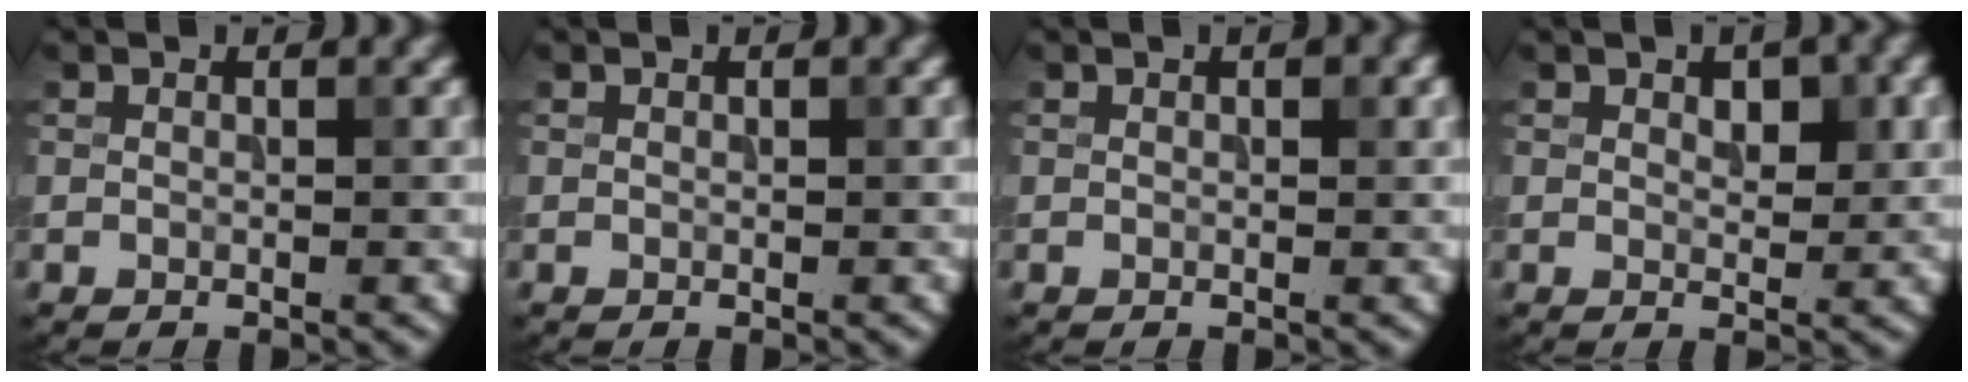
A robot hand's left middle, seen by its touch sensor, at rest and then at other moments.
{"total": 0.0}
{"total": 1.0, "force": [0.4, 0.4, 0.8], "torque": [-0.008, 0.000, 0.006]}
{"total": 2.5, "force": [0.9, 1.3, 1.9], "torque": [-0.022, -0.002, 0.017]}